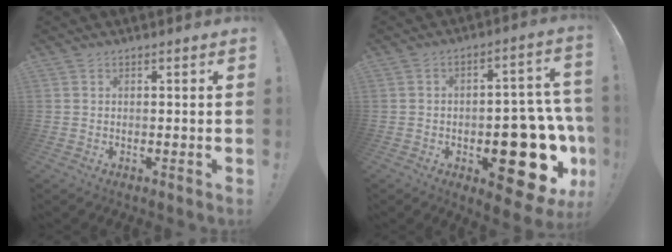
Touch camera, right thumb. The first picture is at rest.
{"total": 22.1, "force": [-7.3, 11.3, 17.6], "torque": [-0.181, 0.042, -0.090]}